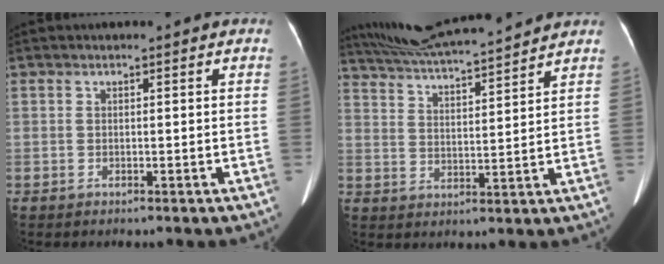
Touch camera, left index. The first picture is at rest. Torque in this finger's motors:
{"motor_torque": [-0.47, -1.67, 0.39, 0.13]}